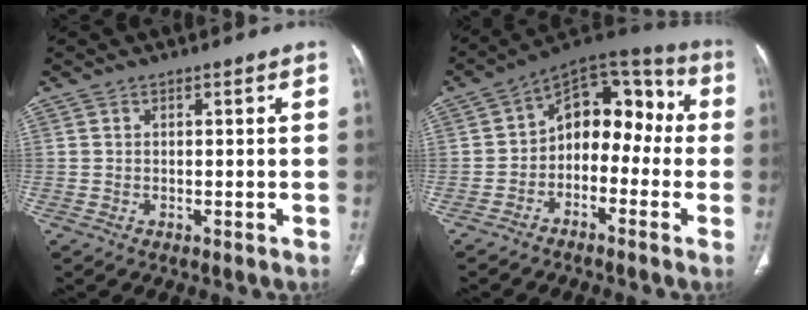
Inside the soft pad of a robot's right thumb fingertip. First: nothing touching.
{"total": 13.3, "force": [-1.8, 9.0, 9.6], "torque": [-0.089, 0.060, -0.047]}